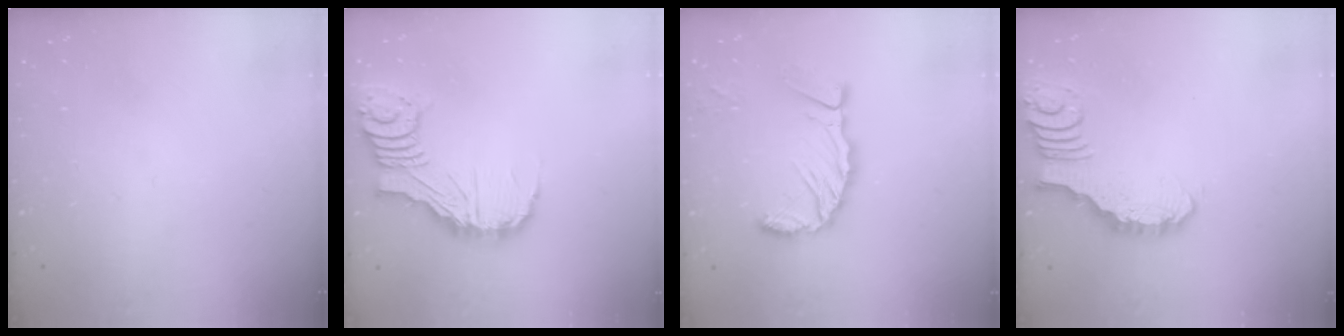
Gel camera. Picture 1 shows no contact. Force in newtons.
{"total": 12.4, "press": 12.3, "slide": 1.5}
{"total": 8.9, "press": 8.8, "slide": 1.1}
{"total": 3.2, "press": 3.2, "slide": 0.3}